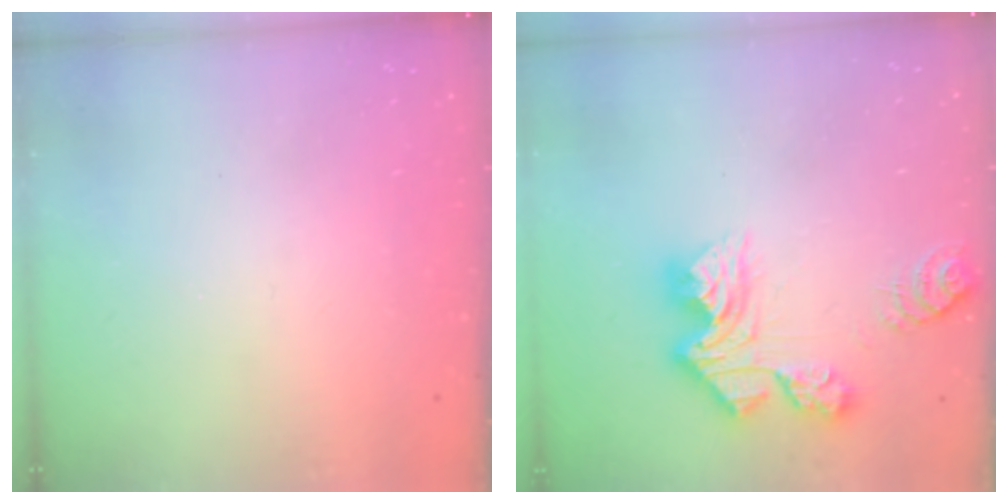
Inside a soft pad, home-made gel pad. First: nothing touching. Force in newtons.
{"total": 14.6, "press": 14.5, "slide": 1.3}